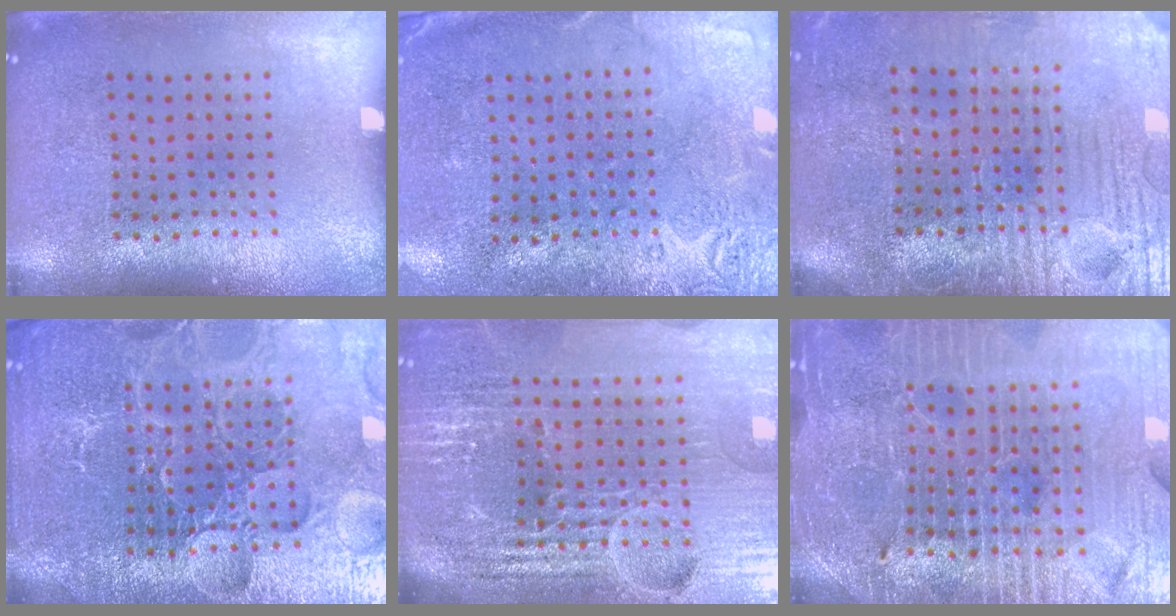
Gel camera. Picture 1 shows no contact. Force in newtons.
{"total": 2.7, "press": 2.2, "slide": 1.6}
{"total": 4.0, "press": 3.7, "slide": 1.5}
{"total": 5.3, "press": 5.0, "slide": 1.7}
{"total": 6.5, "press": 5.7, "slide": 3.2}
{"total": 5.0, "press": 4.7, "slide": 1.7}